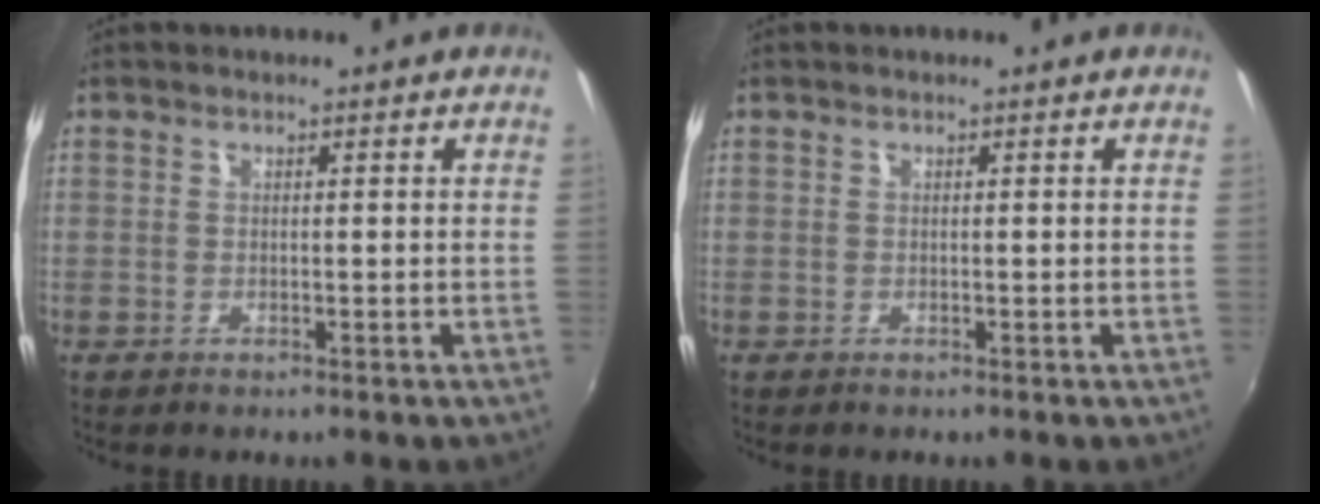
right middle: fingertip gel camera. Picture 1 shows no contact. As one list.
[{"total": 0.0}]